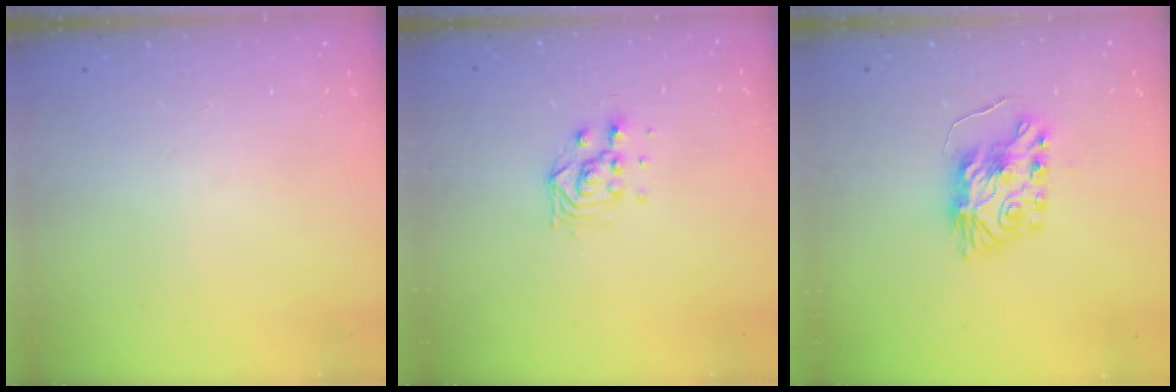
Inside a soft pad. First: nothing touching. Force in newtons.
{"total": 6.1, "press": 6.0, "slide": 0.4}
{"total": 8.2, "press": 8.2, "slide": 0.5}